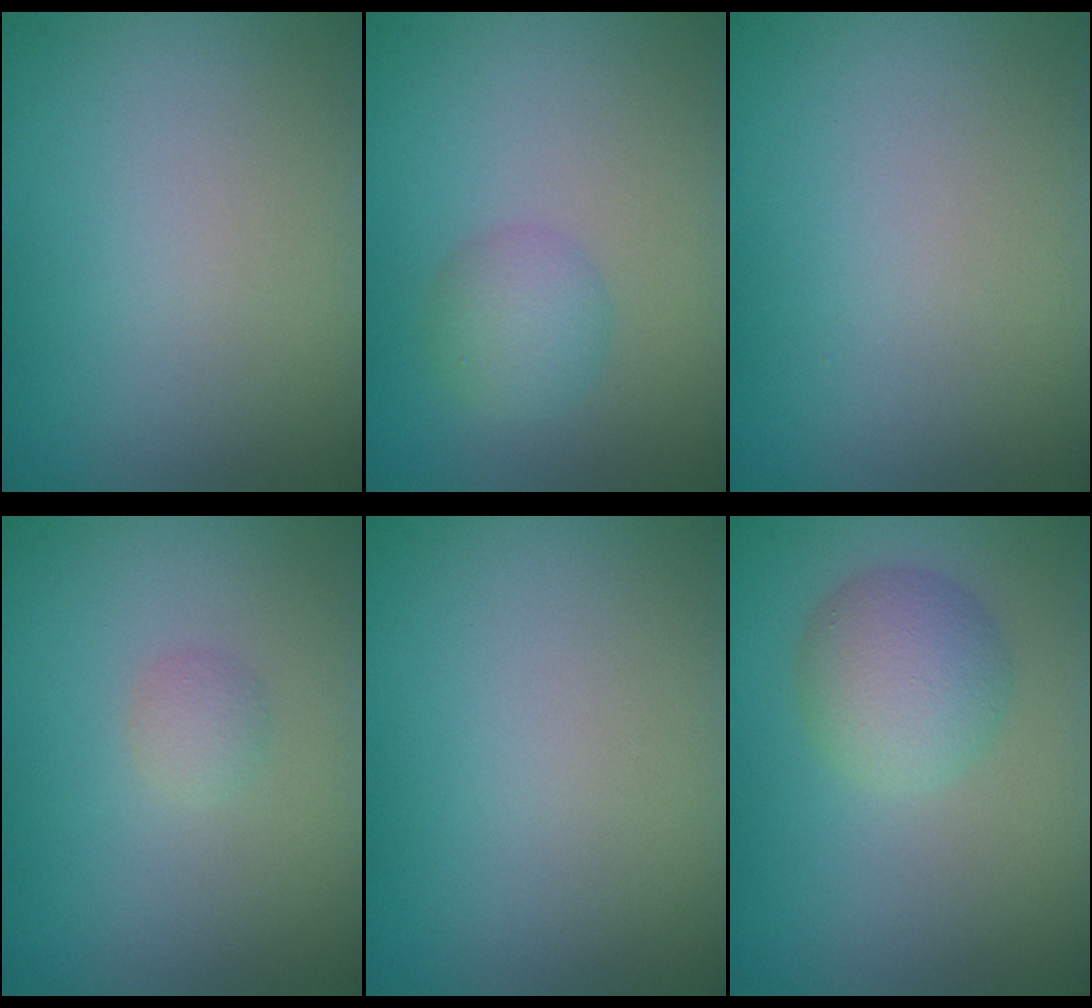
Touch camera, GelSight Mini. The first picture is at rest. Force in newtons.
{"total": 2.4, "press": 2.4, "slide": 0.1}
{"total": 0.0}
{"total": 1.1, "press": 1.1, "slide": 0.1}
{"total": 0.0}
{"total": 4.0, "press": 4.0, "slide": 0.1}